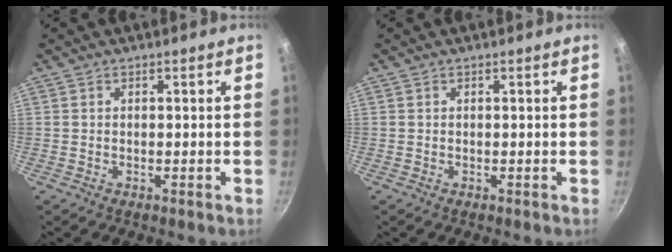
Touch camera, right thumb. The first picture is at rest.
{"total": 0.0}